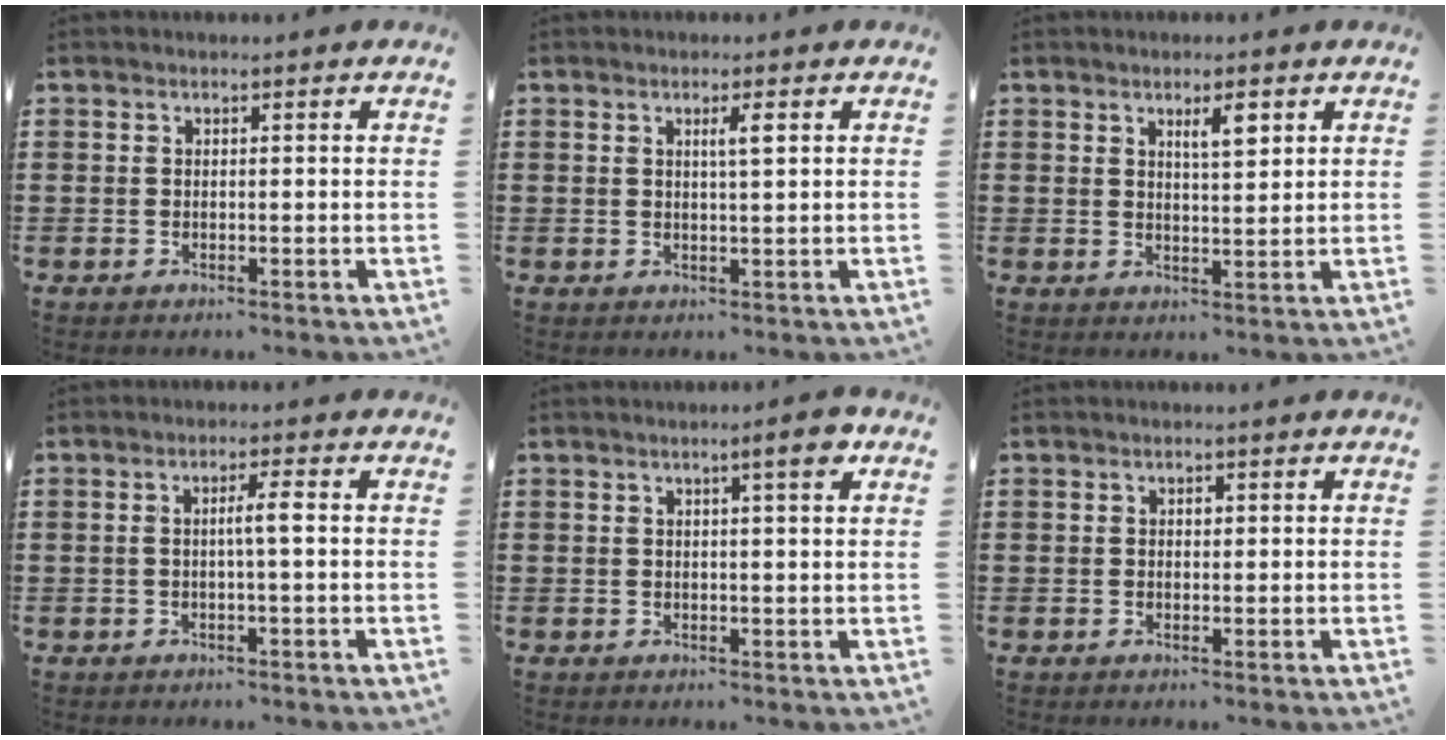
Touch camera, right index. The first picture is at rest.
{"total": 2.3, "force": [0.8, 0.2, 2.1], "torque": [-0.042, 0.003, 0.011]}
{"total": 3.6, "force": [1.9, 0.9, 2.9], "torque": [-0.045, 0.000, 0.026]}
{"total": 2.8, "force": [-0.1, -0.1, 2.8], "torque": [-0.052, -0.001, -0.005]}
{"total": 3.8, "force": [1.9, 0.2, 3.2], "torque": [-0.042, -0.007, 0.025]}
{"total": 0.9, "force": [0.3, 0.6, 0.5], "torque": [-0.012, 0.002, 0.006]}